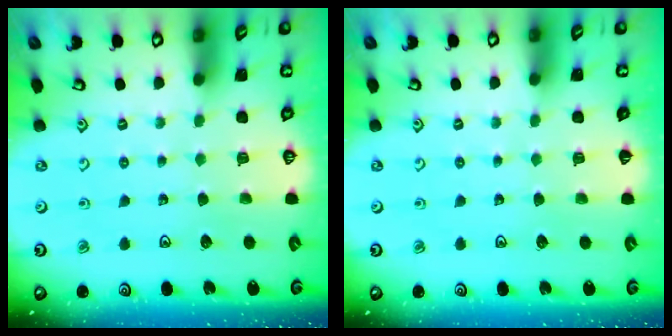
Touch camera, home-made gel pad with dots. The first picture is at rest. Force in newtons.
{"total": 0.0}